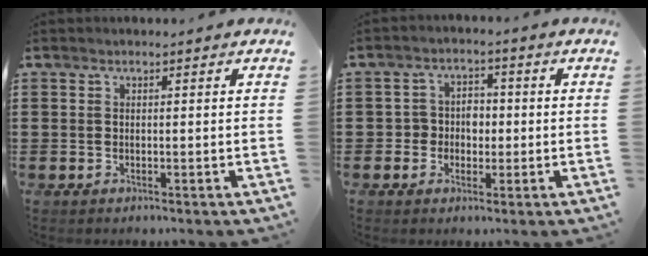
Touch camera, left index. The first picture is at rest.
{"total": 3.7, "force": [-0.7, 3.4, 1.3], "torque": [-0.040, 0.010, -0.020]}